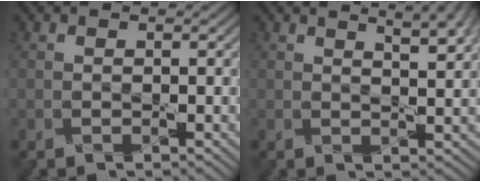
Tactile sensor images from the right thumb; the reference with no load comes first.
{"total": 5.7, "force": [3.5, 1.5, 4.3], "torque": [-0.057, 0.013, 0.045]}